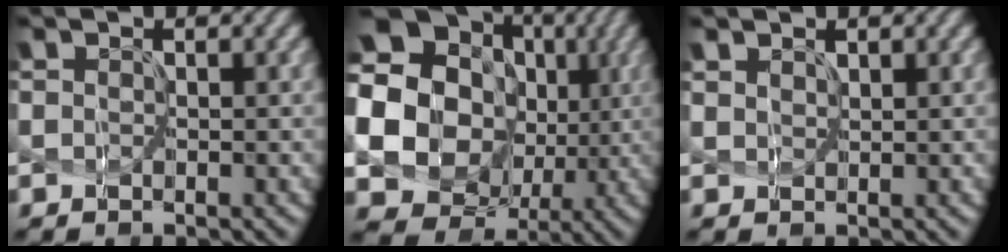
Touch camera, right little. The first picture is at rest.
{"total": 19.5, "force": [2.3, 17.8, 7.5], "torque": [-0.189, 0.015, -0.002]}
{"total": 1.9, "force": [1.3, 1.1, 0.8], "torque": [-0.006, 0.012, 0.011]}